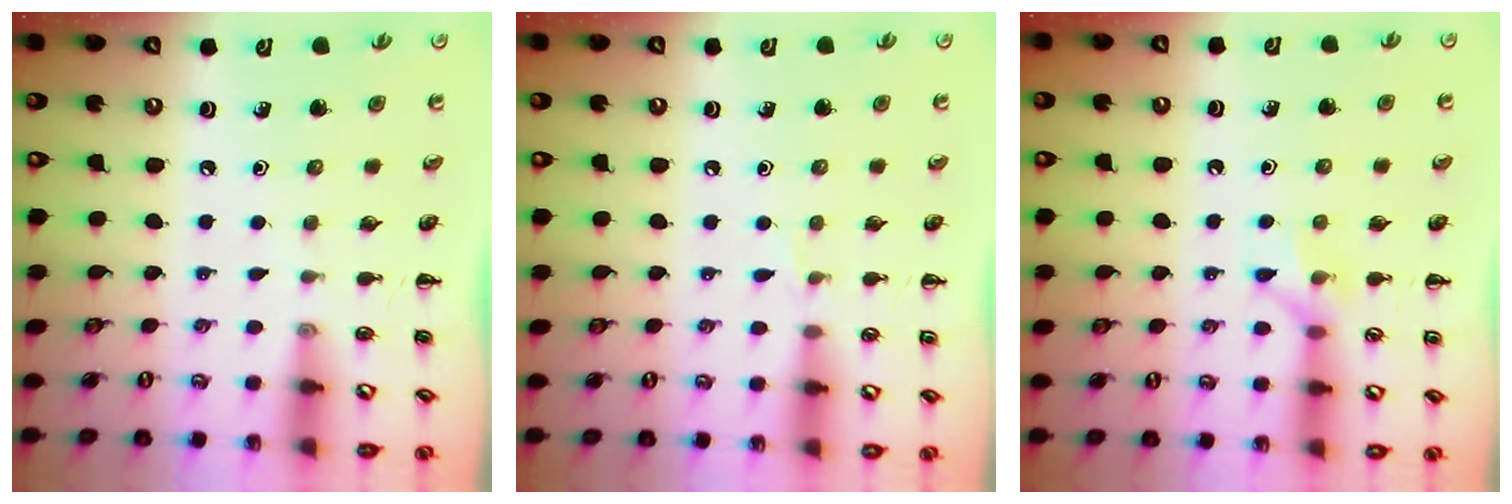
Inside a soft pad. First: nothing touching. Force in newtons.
{"total": 3.4, "press": 3.2, "slide": 1.1}
{"total": 6.9, "press": 6.9, "slide": 0.4}